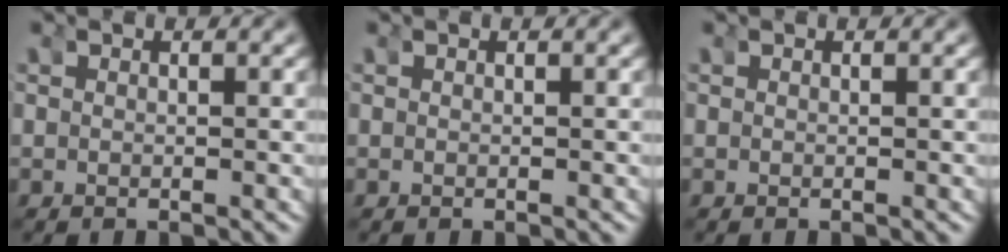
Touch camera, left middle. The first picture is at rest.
{"total": 0.0}
{"total": 0.0}